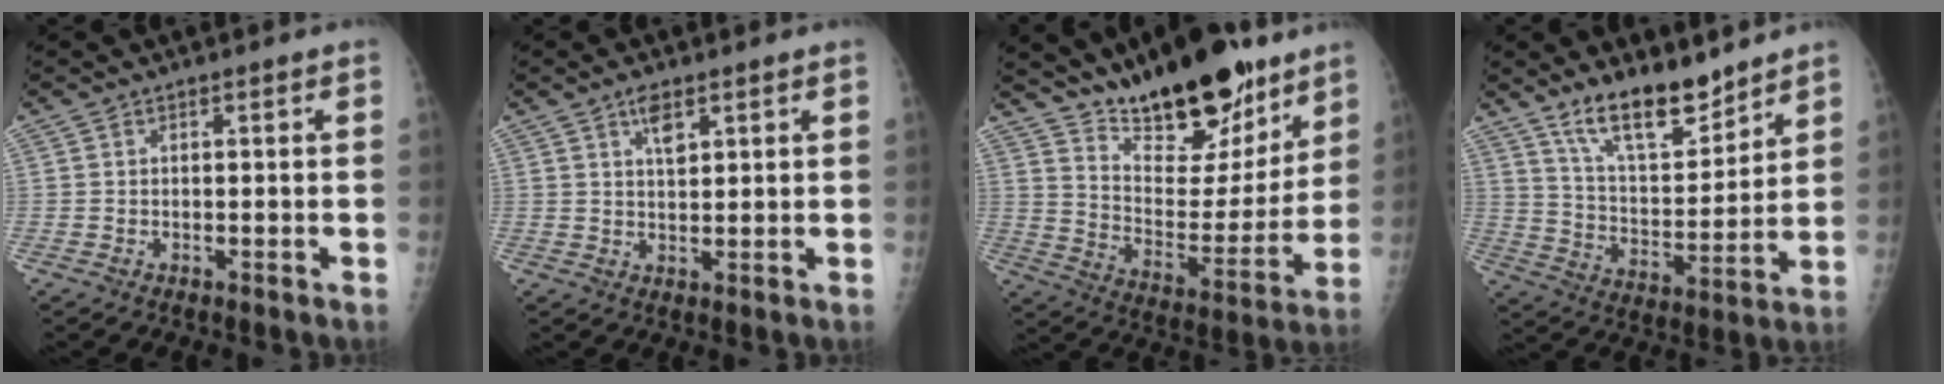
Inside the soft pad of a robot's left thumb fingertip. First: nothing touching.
{"total": 3.5, "force": [2.0, 1.5, 2.5], "torque": [-0.036, -0.008, 0.037]}
{"total": 21.9, "force": [16.1, 8.8, 12.1], "torque": [-0.137, -0.095, 0.261]}
{"total": 13.2, "force": [10.4, 4.3, 6.8], "torque": [-0.086, -0.077, 0.191]}